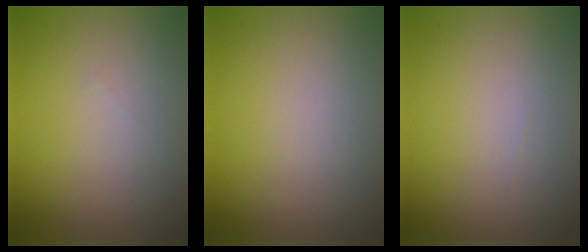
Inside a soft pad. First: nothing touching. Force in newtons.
{"total": 0.0}
{"total": 0.0}